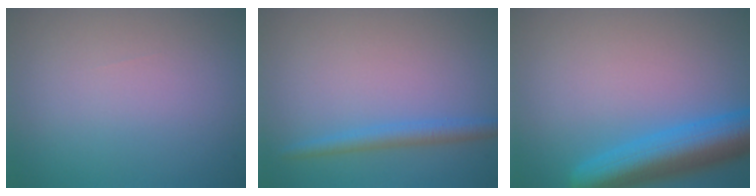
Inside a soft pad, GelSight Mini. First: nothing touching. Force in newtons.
{"total": 2.0, "press": 2.0, "slide": 0.2}
{"total": 7.0, "press": 7.0, "slide": 0.3}